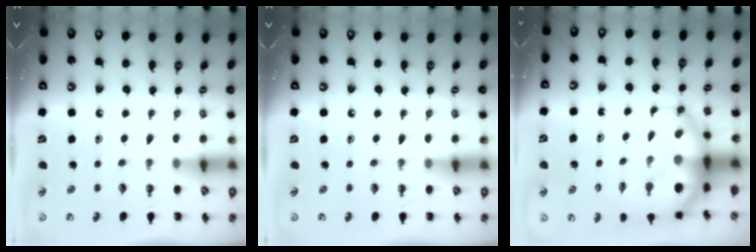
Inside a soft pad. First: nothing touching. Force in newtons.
{"total": 0.0}
{"total": 7.7, "press": 7.5, "slide": 1.7}